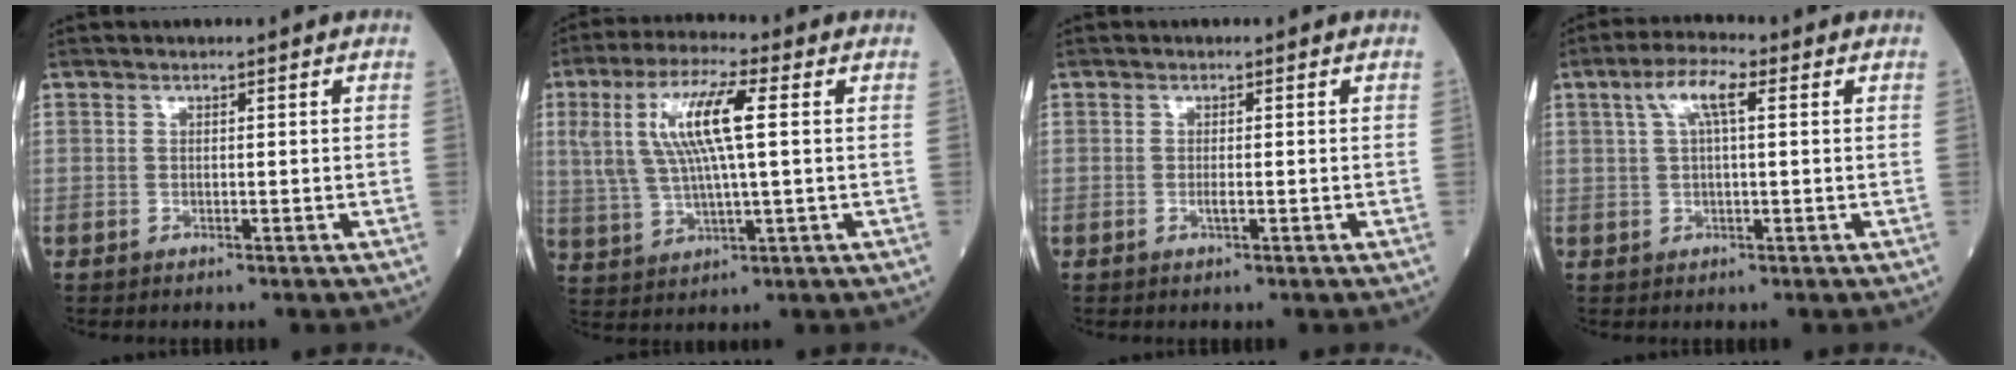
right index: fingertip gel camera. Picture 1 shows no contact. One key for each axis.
{"total": 11.3, "fx": 2.7, "fy": 1.8, "fz": 10.8, "tx": -0.232, "ty": 0.017, "tz": 0.054}
{"total": 0.8, "fx": -0.2, "fy": -0.1, "fz": 0.8, "tx": -0.021, "ty": -0.001, "tz": -0.002}
{"total": 5.3, "fx": 1.9, "fy": 1.1, "fz": 4.8, "tx": -0.100, "ty": 0.021, "tz": 0.038}